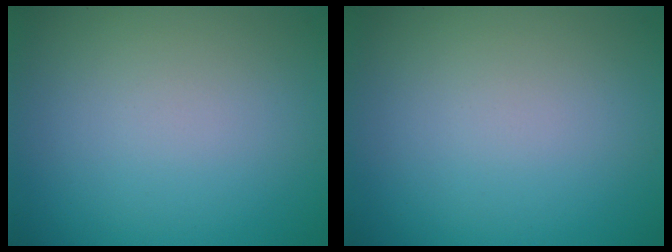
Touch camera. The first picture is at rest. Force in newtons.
{"total": 0.0}